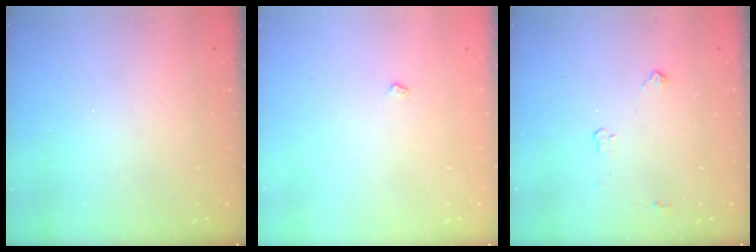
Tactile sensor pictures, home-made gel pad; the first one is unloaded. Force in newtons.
{"total": 2.9, "press": 2.9, "slide": 0.5}
{"total": 3.2, "press": 3.1, "slide": 0.5}